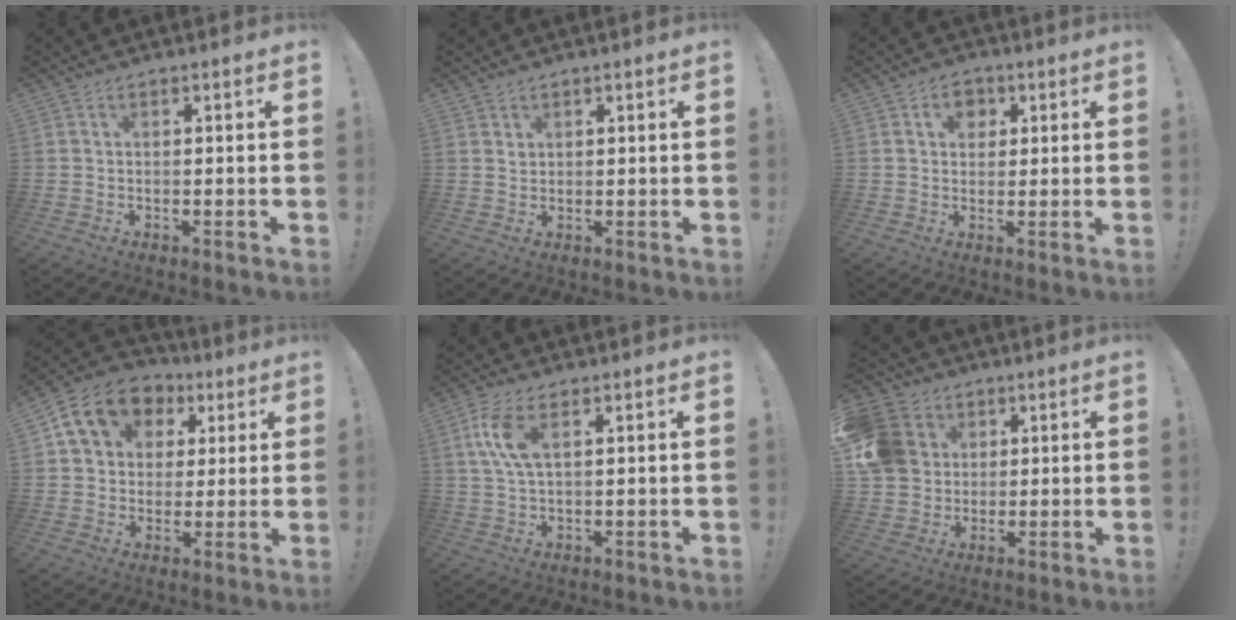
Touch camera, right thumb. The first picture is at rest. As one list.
[{"total": 1.7, "force": [1.3, 1.0, 0.3], "torque": [0.008, -0.012, 0.021]}, {"total": 5.3, "force": [2.0, 4.3, 2.4], "torque": [-0.019, -0.003, 0.031]}, {"total": 14.5, "force": [6.3, 11.3, 6.5], "torque": [-0.096, -0.023, 0.125]}, {"total": 8.6, "force": [2.9, 3.7, 7.2], "torque": [-0.146, -0.002, 0.053]}, {"total": 13.5, "force": [3.0, 11.9, 5.6], "torque": [-0.097, -0.001, 0.065]}]